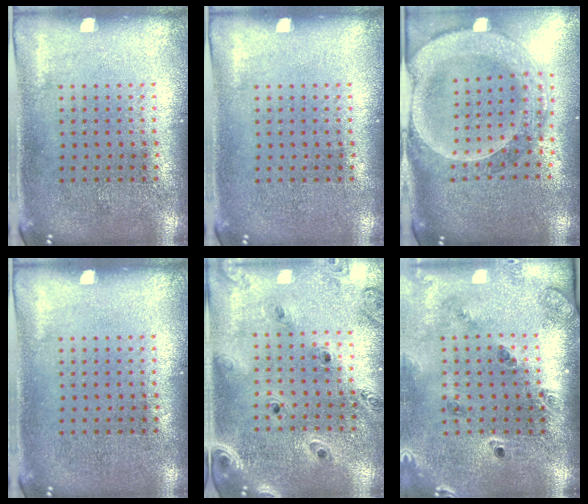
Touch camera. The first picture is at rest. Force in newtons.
{"total": 0.0}
{"total": 2.8, "press": 2.4, "slide": 1.3}
{"total": 0.0}
{"total": 1.3, "press": 1.3, "slide": 0.1}
{"total": 1.7, "press": 1.6, "slide": 0.5}